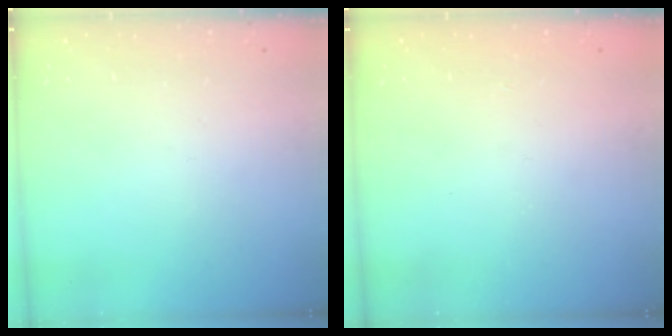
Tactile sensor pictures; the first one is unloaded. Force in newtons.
{"total": 1.0, "press": 0.9, "slide": 0.4}